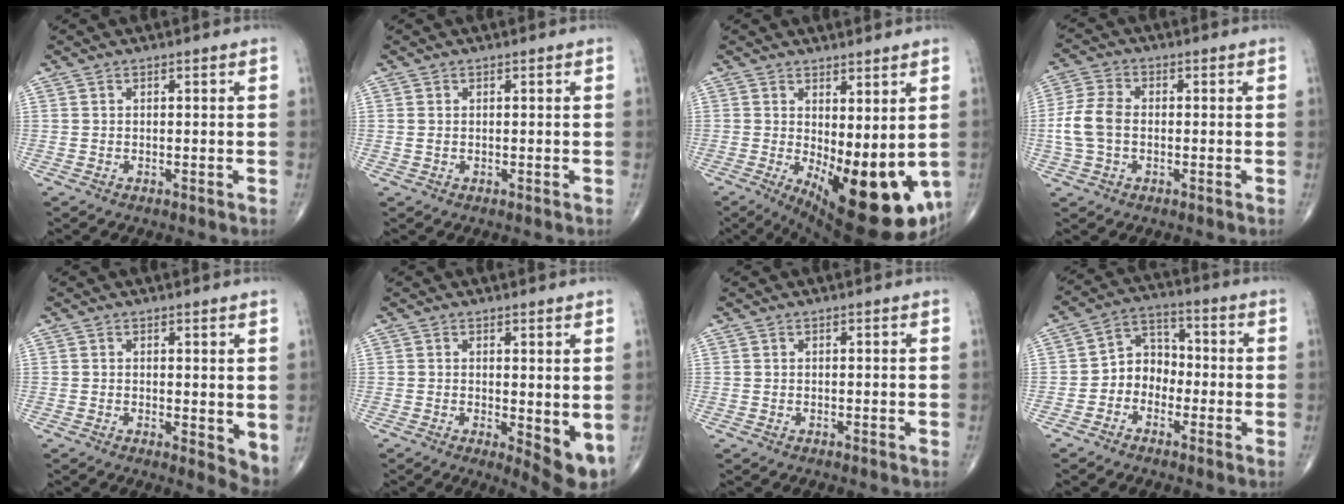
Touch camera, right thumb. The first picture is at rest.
{"total": 1.0, "force": [0.0, 0.7, 0.7], "torque": [-0.018, 0.002, 0.002]}
{"total": 17.2, "force": [-2.5, 6.7, 15.6], "torque": [-0.198, -0.033, -0.010]}
{"total": 7.6, "force": [-0.9, 5.1, 5.6], "torque": [-0.128, 0.018, -0.023]}
{"total": 4.5, "force": [0.5, 1.7, 4.1], "torque": [-0.051, -0.015, 0.007]}
{"total": 6.9, "force": [-0.4, 2.3, 6.5], "torque": [-0.082, -0.018, -0.001]}
{"total": 0.0}
{"total": 7.0, "force": [-2.1, 5.7, 3.4], "torque": [-0.023, 0.035, -0.053]}